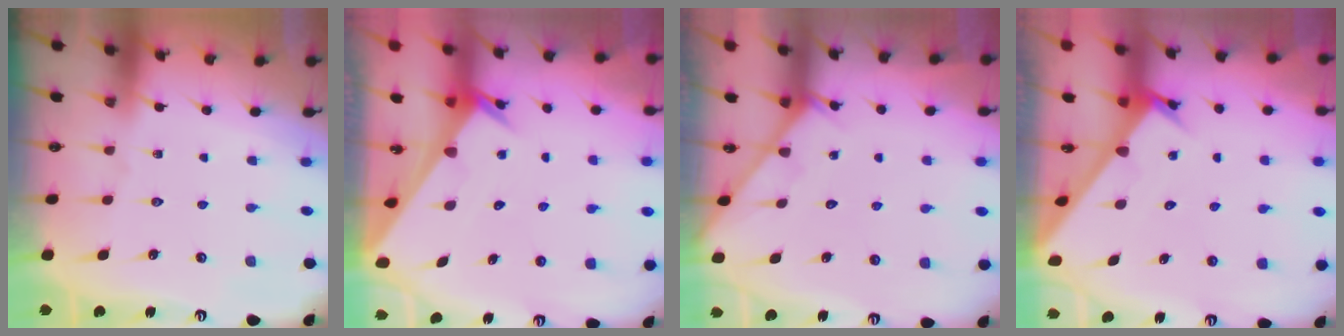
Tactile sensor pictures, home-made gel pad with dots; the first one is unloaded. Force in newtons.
{"total": 3.3, "press": 3.3, "slide": 0.4}
{"total": 4.8, "press": 4.8, "slide": 0.1}
{"total": 2.9, "press": 2.9, "slide": 0.1}